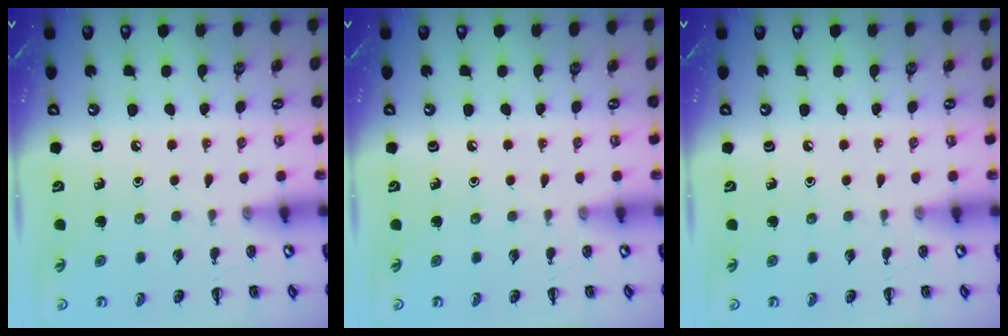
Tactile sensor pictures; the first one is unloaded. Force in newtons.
{"total": 0.0}
{"total": 0.0}